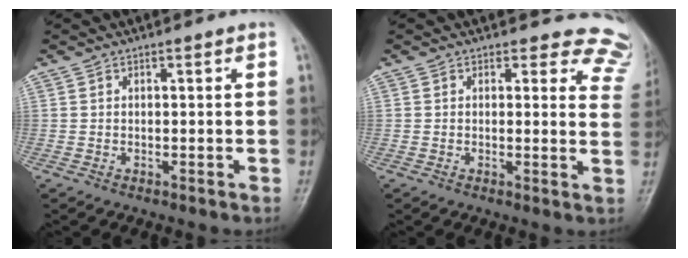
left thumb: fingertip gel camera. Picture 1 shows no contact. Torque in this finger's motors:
{"motor_torque": [0.07, -0.02, -0.14, -0.31, 0.01]}